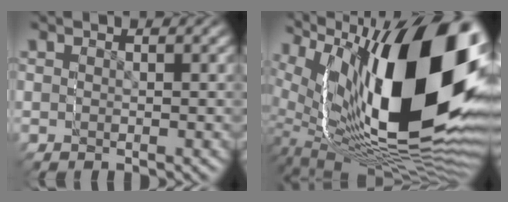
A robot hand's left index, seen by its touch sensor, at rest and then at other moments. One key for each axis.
{"total": 19.7, "fx": 0.5, "fy": 10.4, "fz": 16.7, "tx": -0.274, "ty": -0.001, "tz": 0.014}